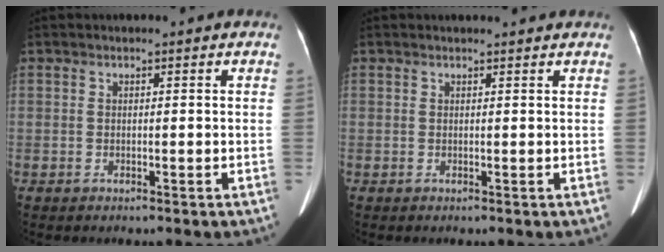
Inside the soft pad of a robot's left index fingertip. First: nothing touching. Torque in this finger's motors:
{"motor_torque": [0.30, -0.52, 0.00, 0.01]}